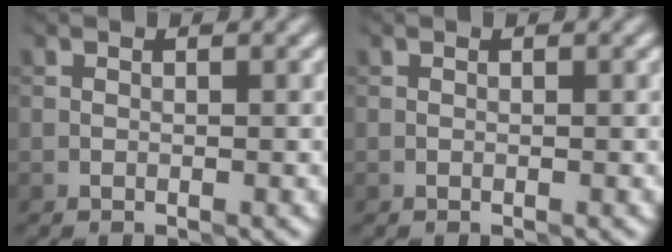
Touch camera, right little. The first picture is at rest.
{"total": 0.0}